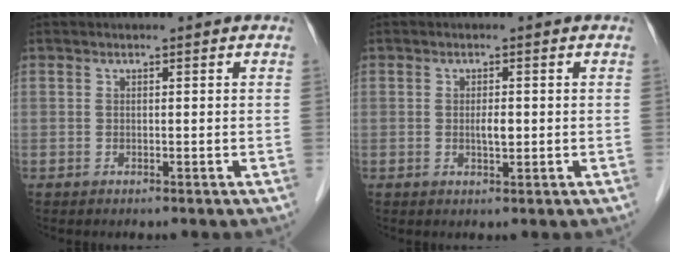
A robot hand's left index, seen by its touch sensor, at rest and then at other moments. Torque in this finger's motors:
{"motor_torque": [0.06, 0.05, 0.05, 0.01]}